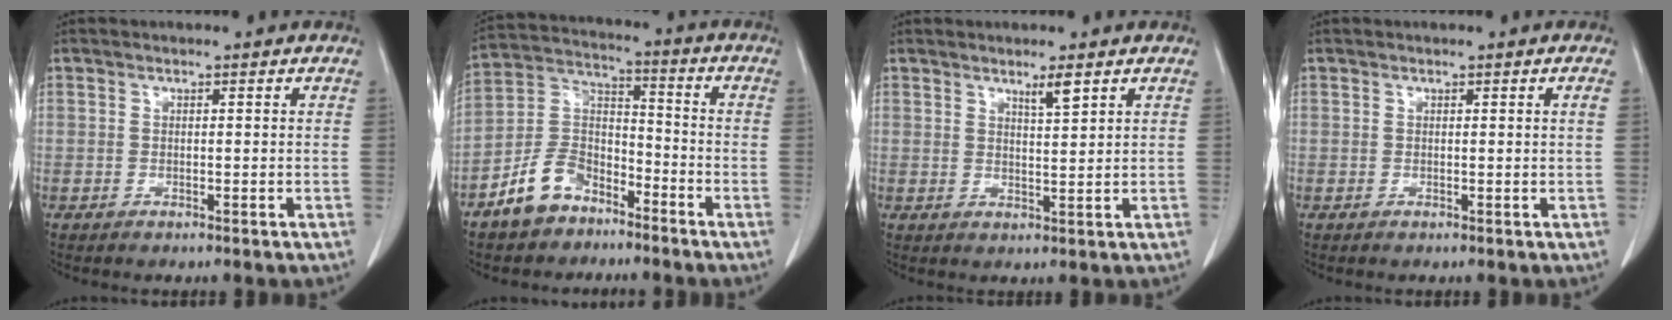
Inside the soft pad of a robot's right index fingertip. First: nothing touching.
{"total": 9.6, "force": [-6.6, 5.6, 4.1], "torque": [-0.092, 0.019, -0.126]}
{"total": 2.6, "force": [1.8, 0.0, 1.8], "torque": [-0.035, -0.005, 0.033]}
{"total": 0.5, "force": [0.1, -0.2, 0.4], "torque": [-0.008, -0.002, 0.005]}